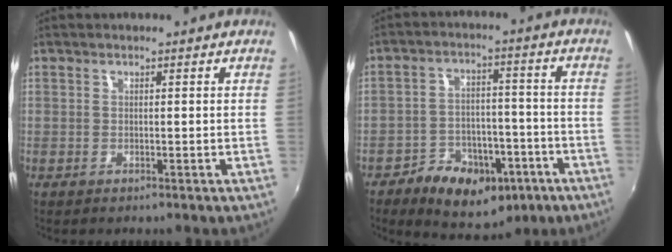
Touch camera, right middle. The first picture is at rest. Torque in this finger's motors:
{"motor_torque": [0.82, -0.97, 0.05, 0.03]}